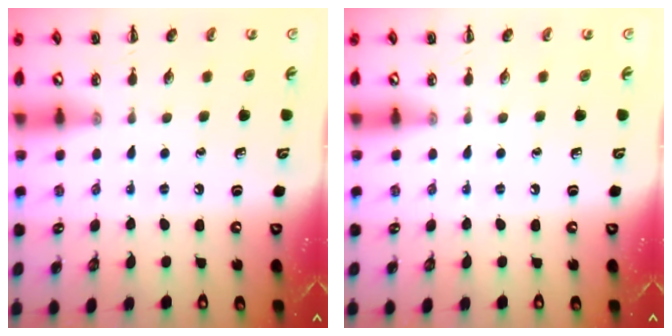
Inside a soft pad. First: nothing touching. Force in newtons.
{"total": 0.0}